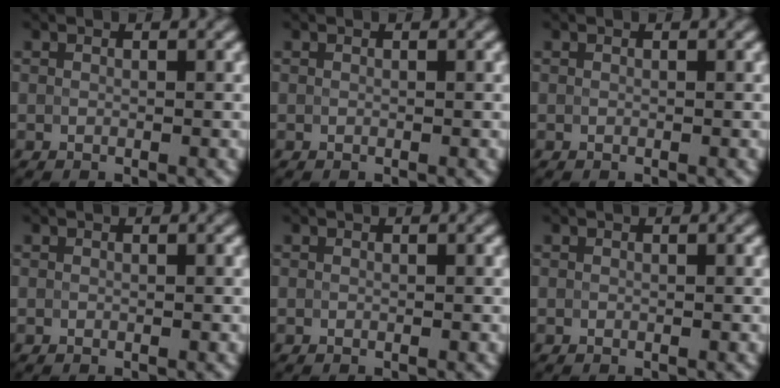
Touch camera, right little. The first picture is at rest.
{"total": 0.0}
{"total": 0.0}
{"total": 0.0}
{"total": 0.0}
{"total": 0.0}